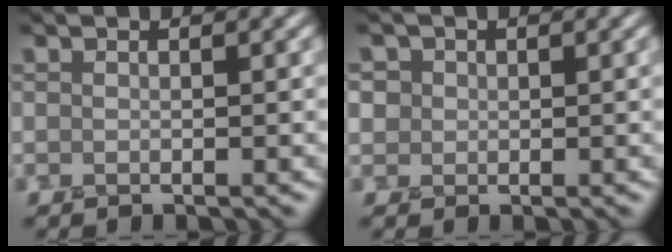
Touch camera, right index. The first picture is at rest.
{"total": 2.1, "force": [0.3, 2.1, 0.2], "torque": [-0.007, 0.010, 0.004]}